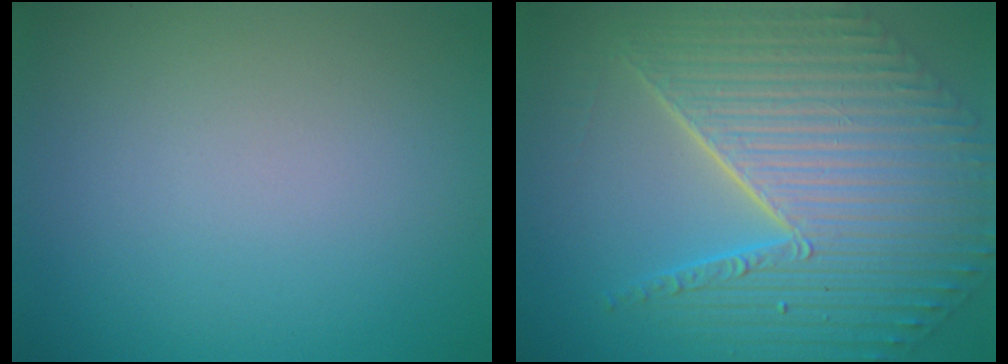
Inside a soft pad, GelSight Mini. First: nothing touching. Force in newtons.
{"total": 10.1, "press": 7.3, "slide": 6.9}